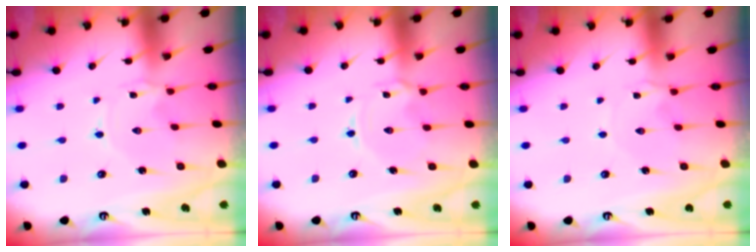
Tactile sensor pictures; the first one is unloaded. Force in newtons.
{"total": 2.8, "press": 2.7, "slide": 0.5}
{"total": 1.9, "press": 1.8, "slide": 0.4}